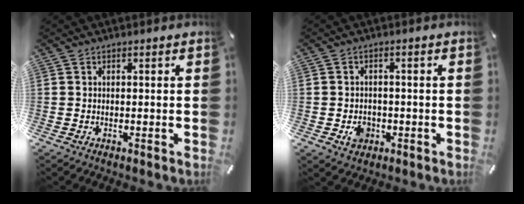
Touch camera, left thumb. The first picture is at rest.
{"total": 4.3, "force": [-1.3, 3.6, 1.9], "torque": [-0.015, -0.001, -0.022]}